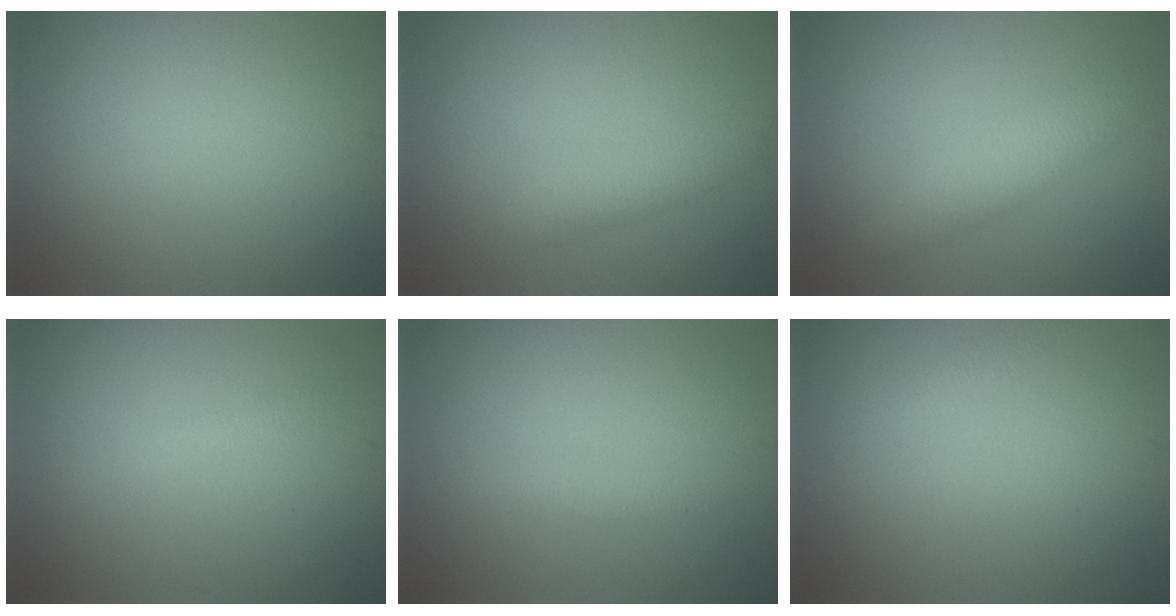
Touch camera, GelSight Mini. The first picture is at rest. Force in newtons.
{"total": 2.0, "press": 2.0, "slide": 0.1}
{"total": 2.8, "press": 2.8, "slide": 0.0}
{"total": 0.8, "press": 0.8, "slide": 0.0}
{"total": 0.7, "press": 0.7, "slide": 0.1}
{"total": 0.8, "press": 0.8, "slide": 0.1}